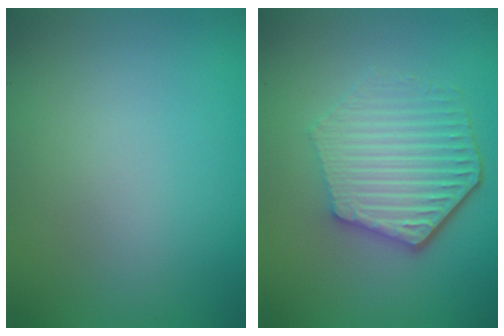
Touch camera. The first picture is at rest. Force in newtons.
{"total": 5.8, "press": 4.4, "slide": 3.7}